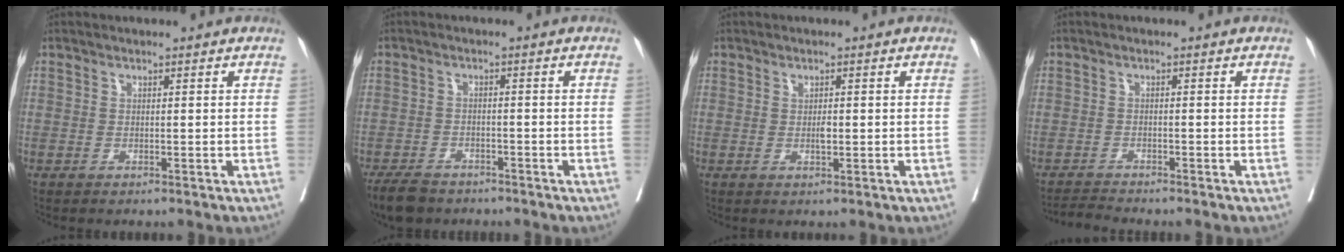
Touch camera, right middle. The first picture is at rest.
{"total": 5.6, "force": [-4.7, 2.4, 2.0], "torque": [-0.034, -0.007, -0.078]}
{"total": 1.3, "force": [0.0, 0.4, 1.3], "torque": [-0.025, -0.003, 0.004]}
{"total": 2.1, "force": [-1.9, -0.7, -0.1], "torque": [-0.005, -0.015, -0.036]}